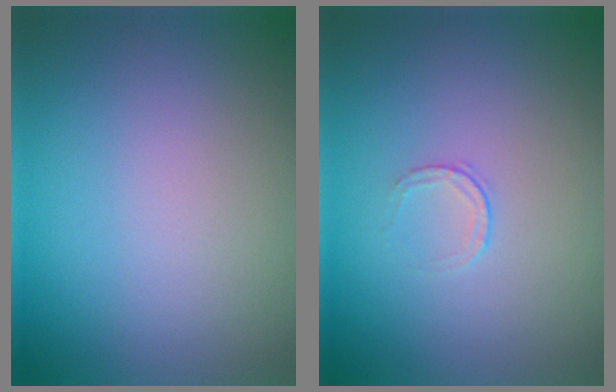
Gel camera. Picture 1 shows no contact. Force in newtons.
{"total": 0.7, "press": 0.5, "slide": 0.5}